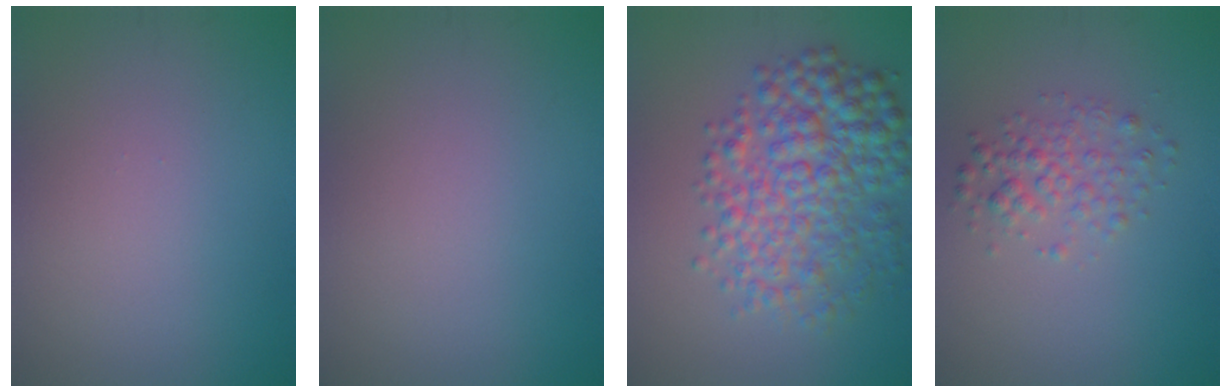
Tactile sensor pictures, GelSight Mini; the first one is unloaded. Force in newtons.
{"total": 0.0}
{"total": 7.2, "press": 7.2, "slide": 0.0}
{"total": 2.5, "press": 2.5, "slide": 0.1}